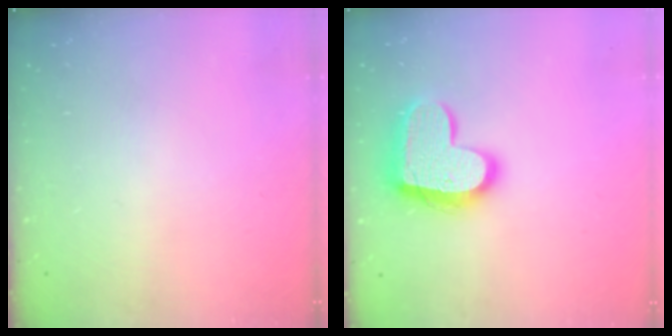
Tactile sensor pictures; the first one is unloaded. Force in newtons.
{"total": 17.6, "press": 17.5, "slide": 1.3}